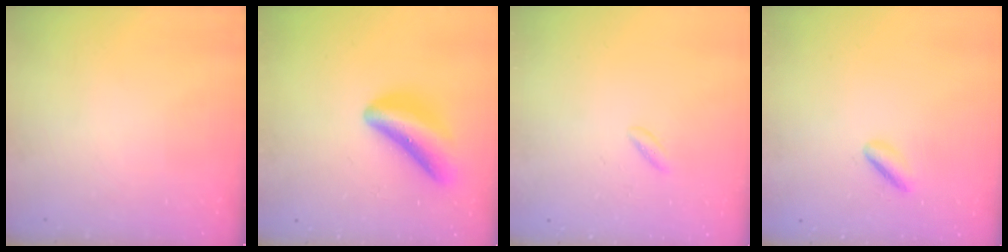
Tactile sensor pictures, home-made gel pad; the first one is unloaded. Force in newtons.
{"total": 13.4, "press": 13.4, "slide": 0.4}
{"total": 1.4, "press": 1.1, "slide": 0.8}
{"total": 3.3, "press": 3.2, "slide": 0.8}